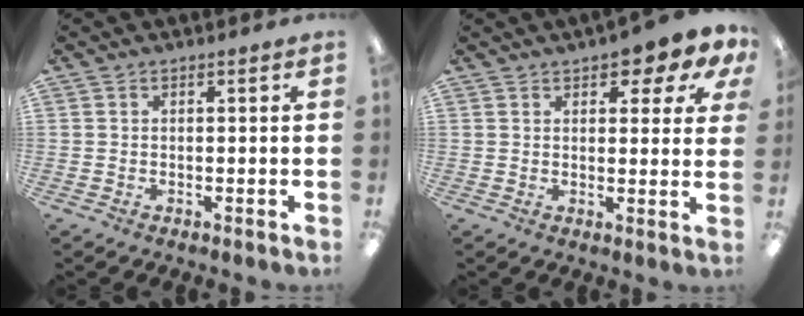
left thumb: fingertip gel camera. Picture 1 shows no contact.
{"total": 6.1, "force": [4.1, 2.4, 3.8], "torque": [-0.043, -0.023, 0.067]}